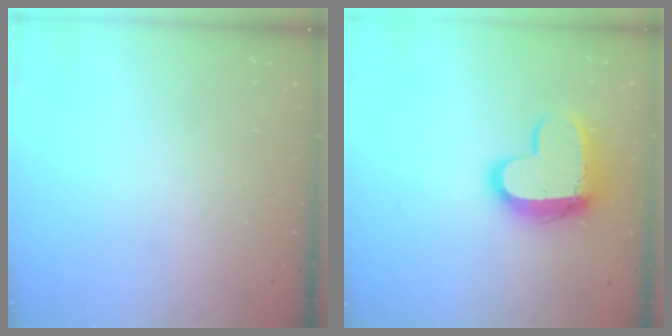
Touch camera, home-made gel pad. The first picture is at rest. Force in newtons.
{"total": 14.2, "press": 14.1, "slide": 1.1}